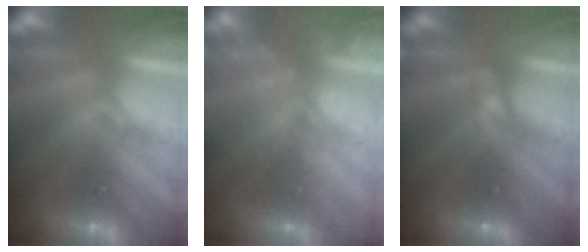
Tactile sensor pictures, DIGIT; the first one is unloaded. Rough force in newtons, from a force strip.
{"total": 2.5}
{"total": 2.3}